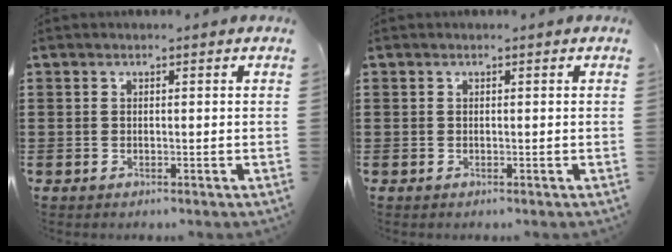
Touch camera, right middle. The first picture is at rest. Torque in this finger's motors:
{"motor_torque": [0.00, 0.00, -0.03, 0.00]}